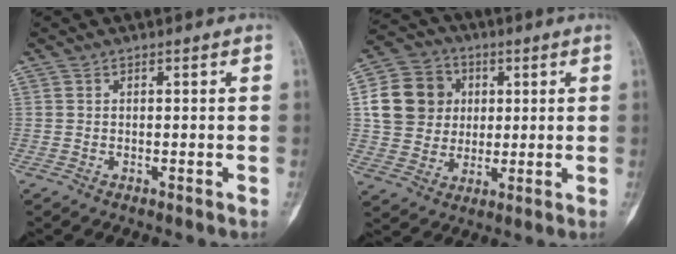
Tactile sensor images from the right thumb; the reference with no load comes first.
{"total": 13.3, "force": [2.5, 11.9, 5.4], "torque": [-0.077, 0.008, 0.044]}